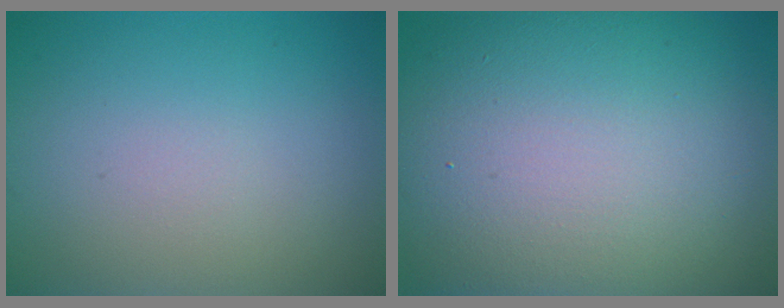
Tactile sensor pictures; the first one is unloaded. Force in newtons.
{"total": 16.3, "press": 16.3, "slide": 1.1}